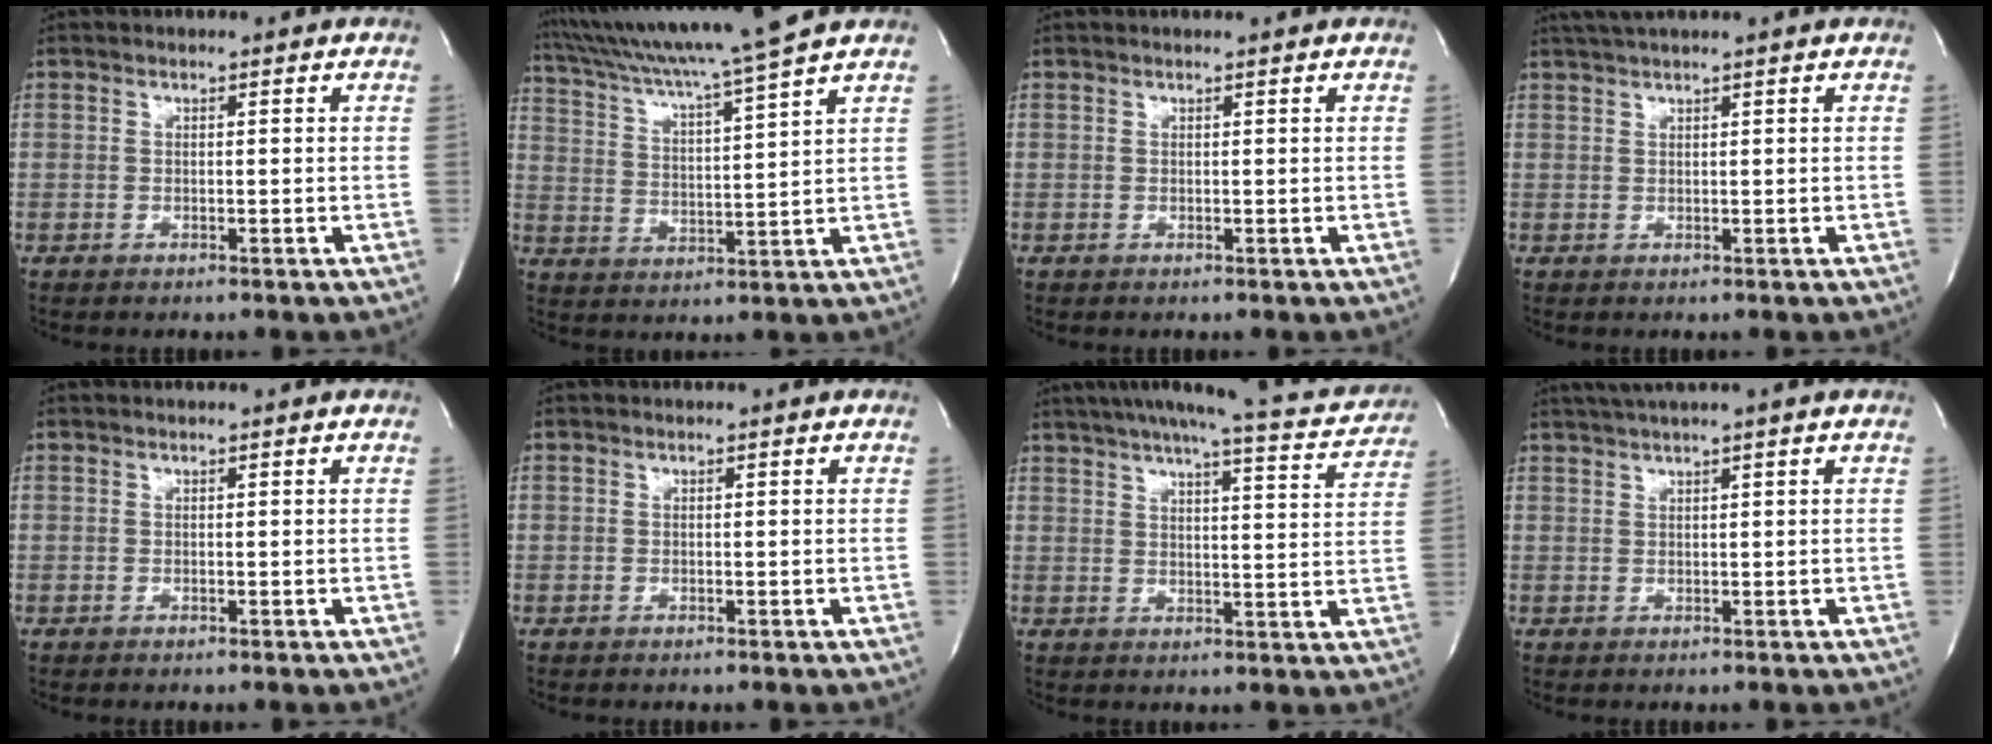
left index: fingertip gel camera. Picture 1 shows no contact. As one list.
[{"total": 14.4, "force": [12.4, -2.4, 6.8], "torque": [-0.123, -0.010, 0.198]}, {"total": 1.0, "force": [0.8, 0.0, 0.5], "torque": [-0.006, 0.008, 0.011]}, {"total": 2.9, "force": [2.4, -0.6, 1.5], "torque": [-0.025, 0.019, 0.046]}, {"total": 0.0}, {"total": 0.0}, {"total": 17.0, "force": [15.6, 1.8, 6.4], "torque": [-0.092, -0.017, 0.187]}, {"total": 3.8, "force": [2.8, -0.9, 2.4], "torque": [-0.043, 0.018, 0.052]}]